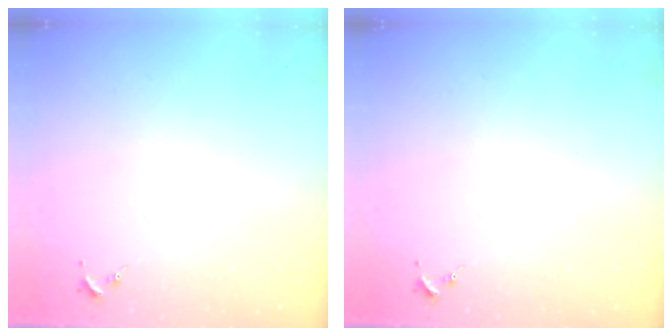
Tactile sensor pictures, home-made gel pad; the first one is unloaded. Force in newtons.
{"total": 0.0}